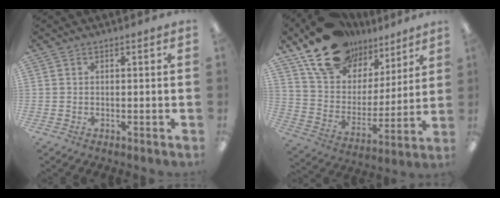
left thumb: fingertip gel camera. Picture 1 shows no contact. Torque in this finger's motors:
{"motor_torque": [0.54, 0.53, 1.38, -1.39, 0.16]}